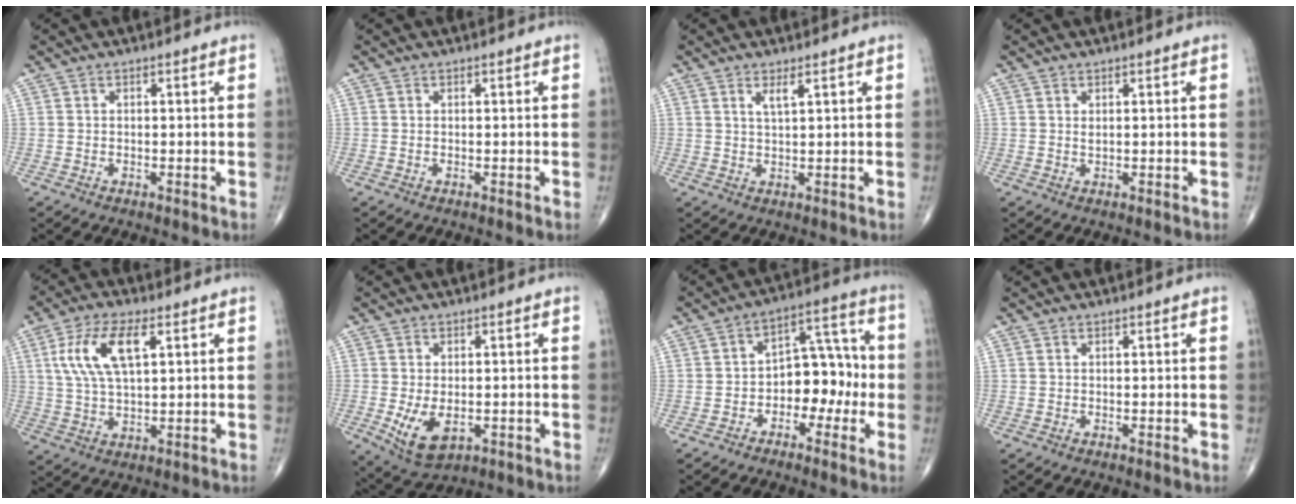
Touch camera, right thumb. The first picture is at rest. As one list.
[{"total": 0.0}, {"total": 2.1, "force": [1.2, 0.3, 1.6], "torque": [-0.035, -0.010, 0.025]}, {"total": 0.7, "force": [0.4, 0.2, 0.5], "torque": [-0.010, -0.001, 0.007]}, {"total": 11.1, "force": [3.6, 4.7, 9.4], "torque": [-0.192, 0.001, 0.072]}, {"total": 7.5, "force": [-1.5, 4.4, 5.9], "torque": [-0.103, -0.014, -0.013]}, {"total": 10.0, "force": [-2.3, 6.6, 7.1], "torque": [-0.062, 0.046, -0.046]}, {"total": 0.0}]